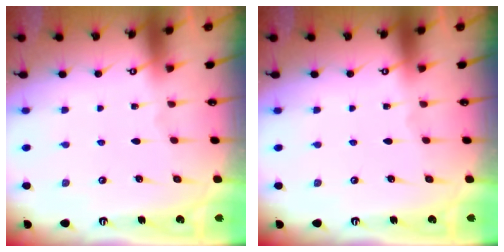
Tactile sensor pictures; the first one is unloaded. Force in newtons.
{"total": 0.0}